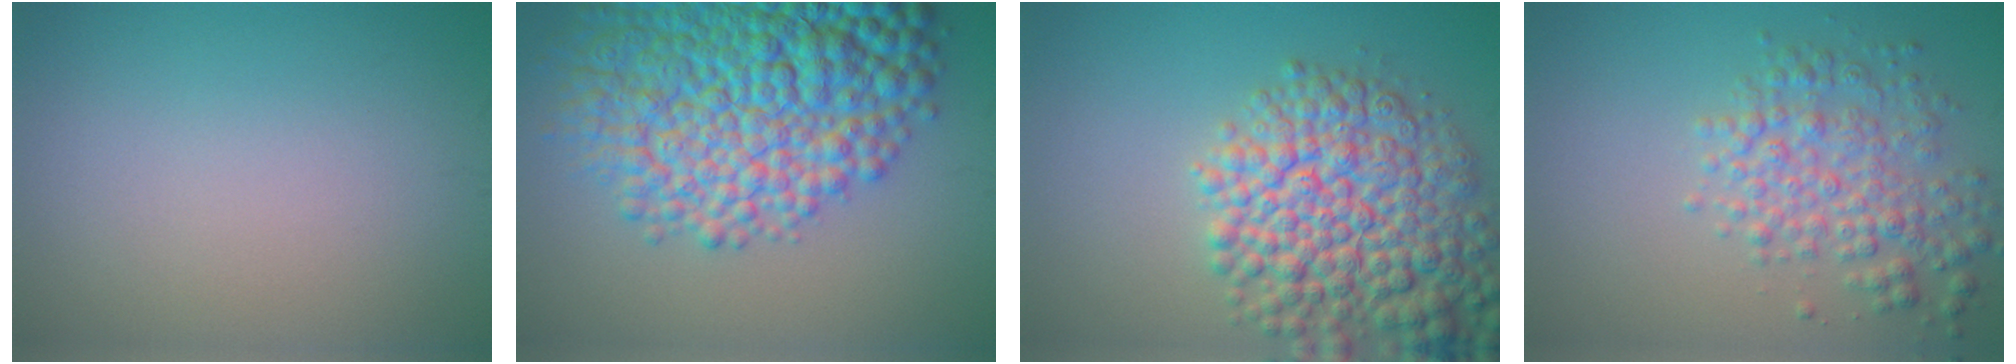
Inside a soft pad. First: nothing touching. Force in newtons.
{"total": 13.0, "press": 13.0, "slide": 0.4}
{"total": 9.5, "press": 9.4, "slide": 0.4}
{"total": 4.3, "press": 4.3, "slide": 0.1}